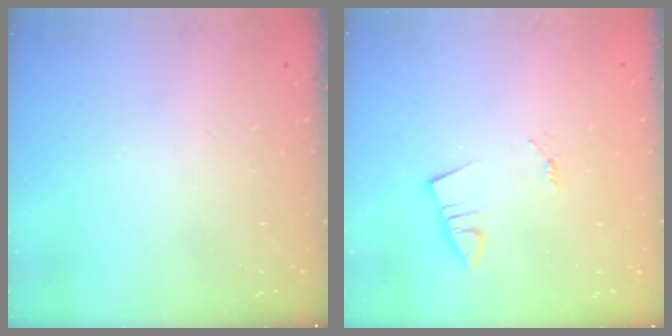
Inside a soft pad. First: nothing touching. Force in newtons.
{"total": 1.3, "press": 1.3, "slide": 0.1}